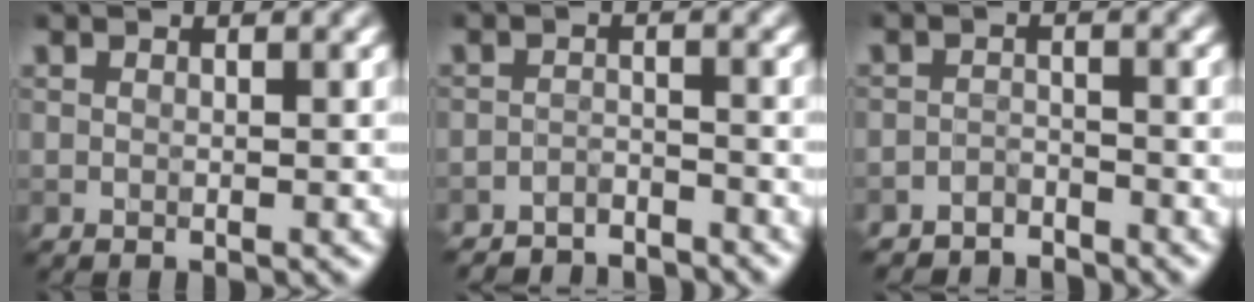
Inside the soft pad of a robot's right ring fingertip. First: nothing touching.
{"total": 3.7, "force": [-3.7, 0.6, 0.4], "torque": [-0.003, -0.005, -0.066]}
{"total": 2.6, "force": [-2.5, 0.7, 0.1], "torque": [0.005, 0.001, -0.051]}